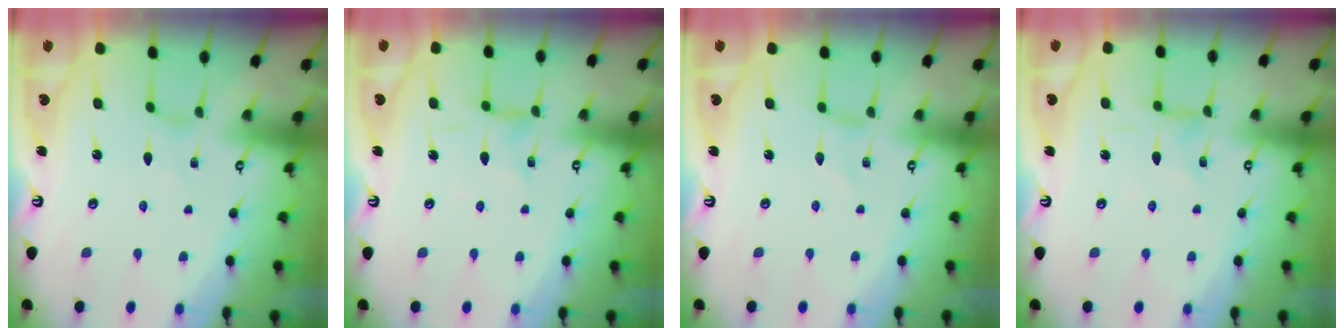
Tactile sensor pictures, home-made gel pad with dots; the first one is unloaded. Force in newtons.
{"total": 1.7, "press": 1.6, "slide": 0.4}
{"total": 0.0}
{"total": 0.9, "press": 0.9, "slide": 0.2}